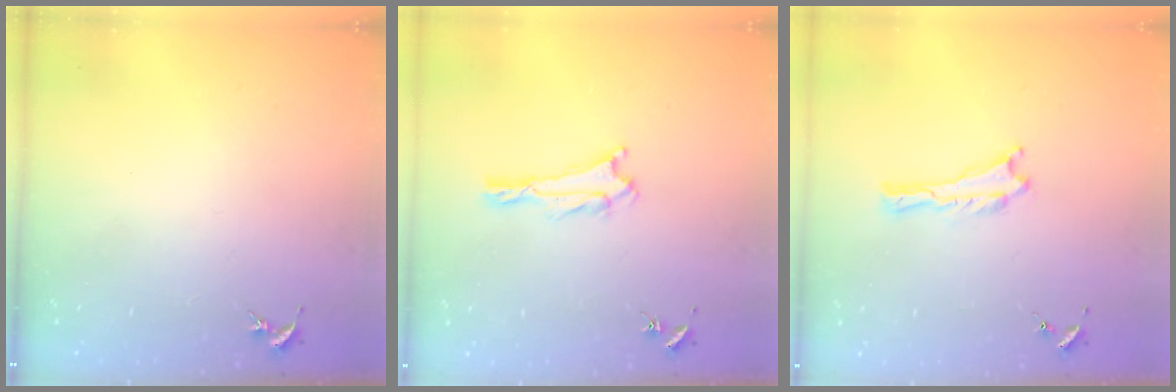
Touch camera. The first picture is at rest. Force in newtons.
{"total": 0.7, "press": 0.7, "slide": 0.1}
{"total": 0.0}